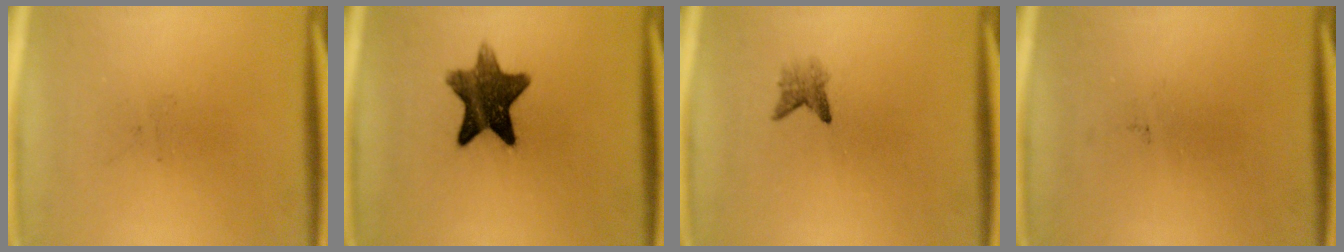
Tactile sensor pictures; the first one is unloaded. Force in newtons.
{"total": 10.9}
{"total": 1.8}
{"total": 0.0}